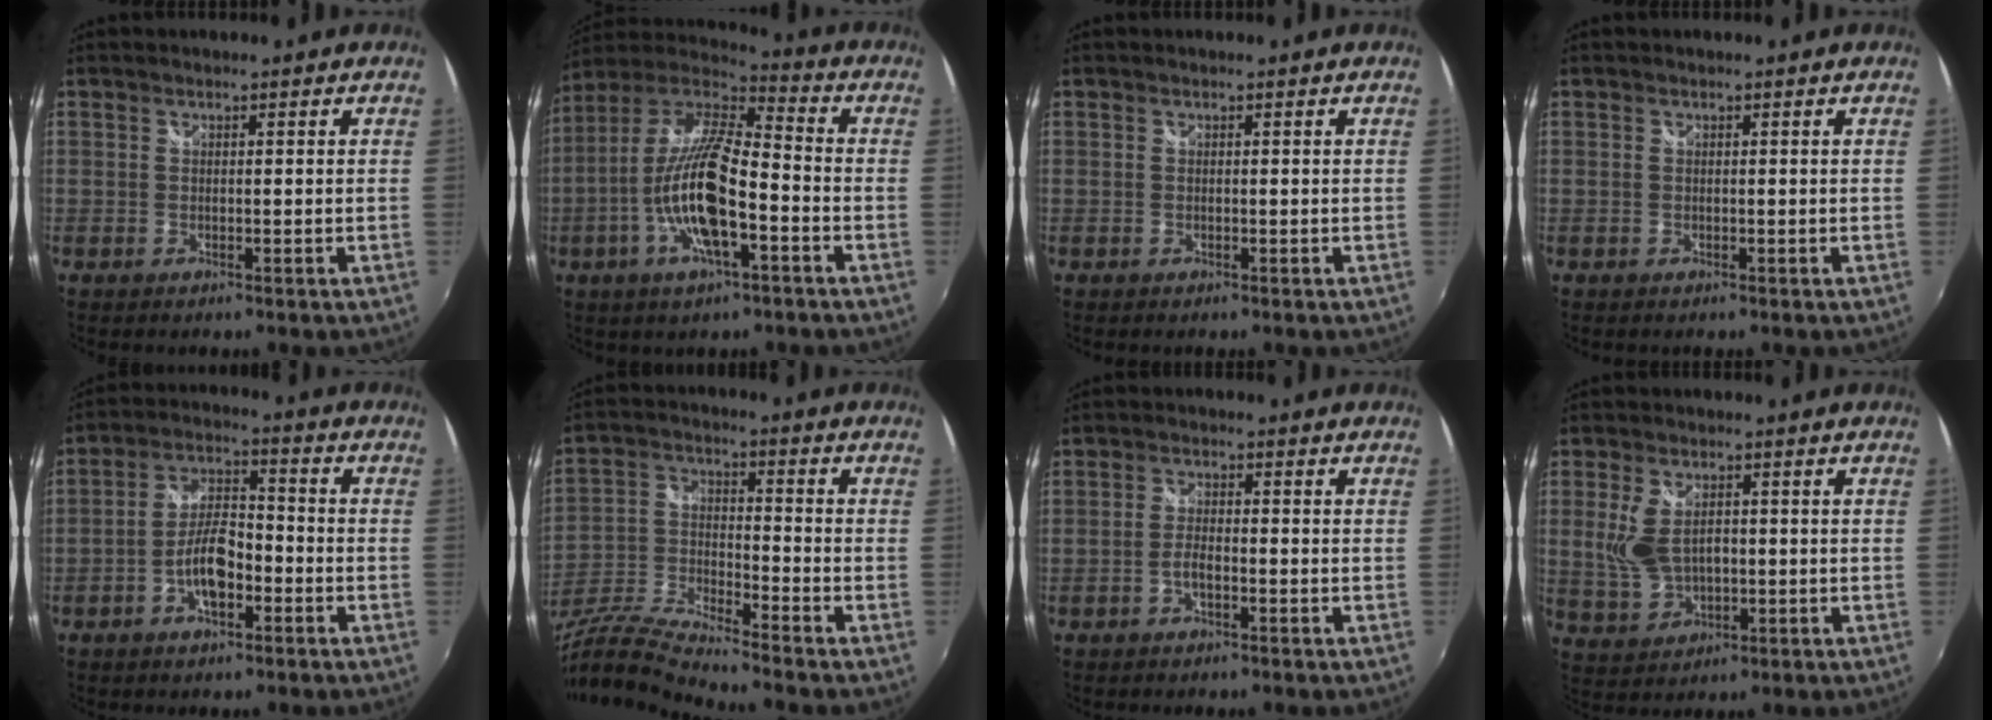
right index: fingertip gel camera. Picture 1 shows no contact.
{"total": 16.8, "force": [-5.6, 4.9, 15.1], "torque": [-0.297, -0.009, -0.109]}
{"total": 0.0}
{"total": 0.0}
{"total": 8.0, "force": [-3.4, 3.4, 6.4], "torque": [-0.128, 0.012, -0.057]}
{"total": 13.9, "force": [-11.9, 0.4, 7.1], "torque": [-0.153, -0.026, -0.238]}
{"total": 1.6, "force": [-0.8, 0.8, 1.2], "torque": [-0.025, 0.000, -0.015]}
{"total": 7.4, "force": [0.5, 4.4, 5.9], "torque": [-0.127, 0.001, 0.016]}